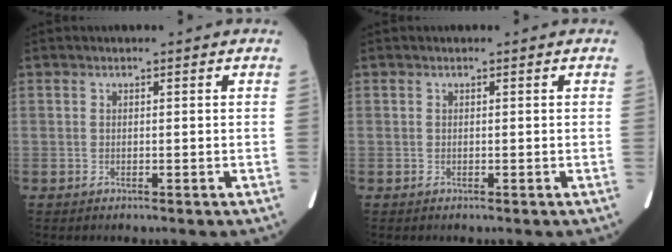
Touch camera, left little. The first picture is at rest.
{"total": 0.0}